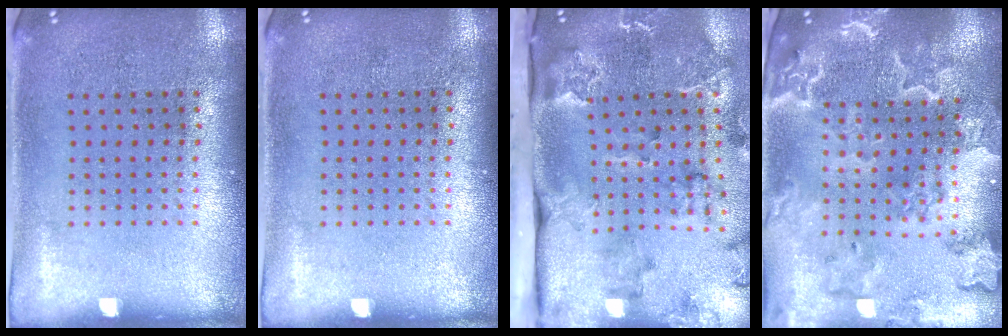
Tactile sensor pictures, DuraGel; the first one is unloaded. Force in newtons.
{"total": 0.0}
{"total": 2.8, "press": 2.4, "slide": 1.5}
{"total": 3.5, "press": 3.0, "slide": 1.7}